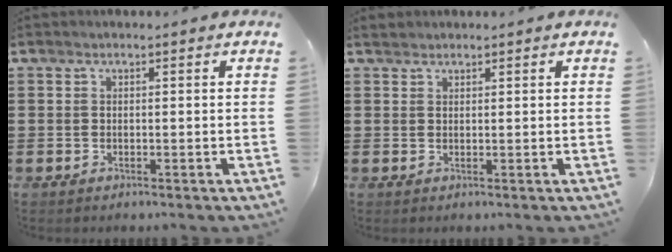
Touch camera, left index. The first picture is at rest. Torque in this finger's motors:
{"motor_torque": [0.14, -0.11, -0.01, 0.01]}